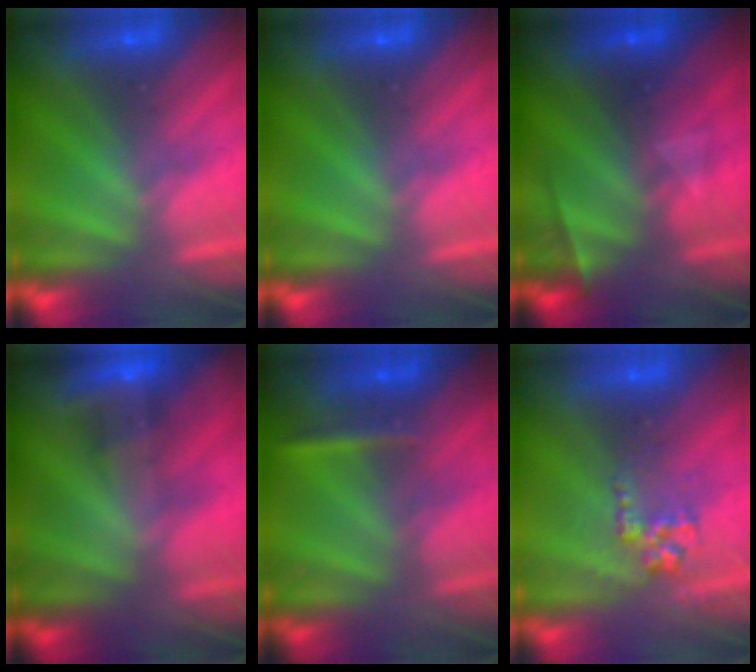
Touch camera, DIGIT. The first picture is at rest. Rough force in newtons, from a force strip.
{"total": 0.0}
{"total": 2.3}
{"total": 3.9}
{"total": 2.4}
{"total": 2.9}